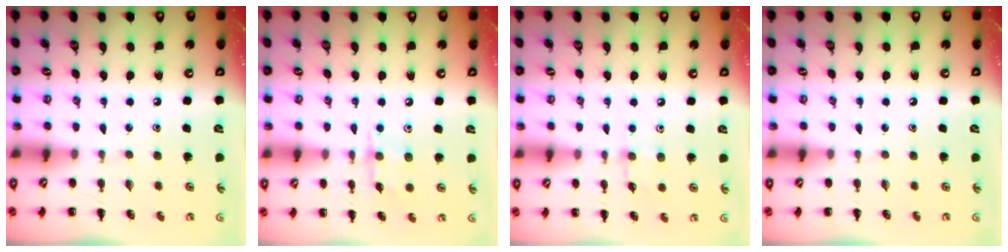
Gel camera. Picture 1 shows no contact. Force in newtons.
{"total": 6.2, "press": 6.1, "slide": 0.6}
{"total": 3.7, "press": 3.4, "slide": 1.2}
{"total": 0.0}